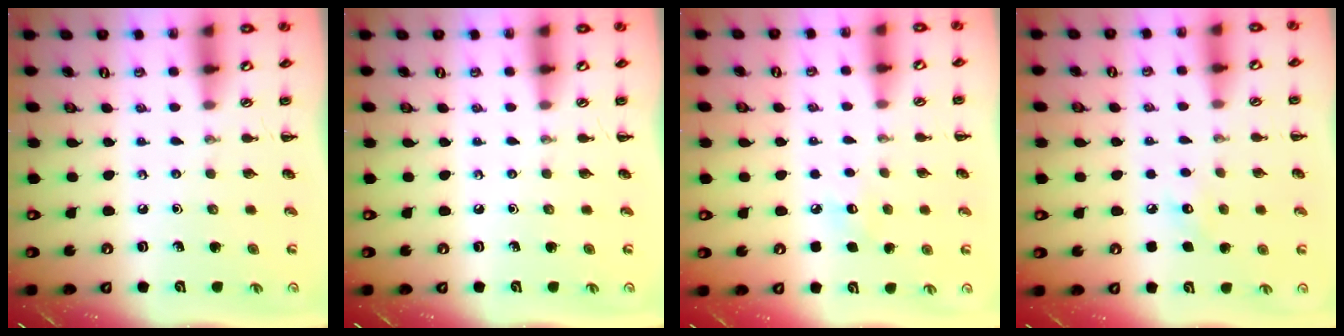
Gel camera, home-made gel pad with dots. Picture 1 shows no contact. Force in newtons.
{"total": 0.0}
{"total": 5.7, "press": 5.6, "slide": 1.2}
{"total": 5.5, "press": 5.3, "slide": 1.4}